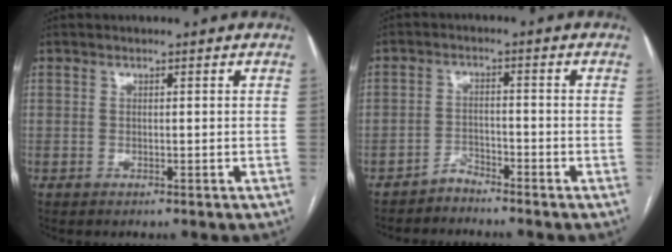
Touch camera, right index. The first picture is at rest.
{"total": 2.4, "force": [-2.3, 0.5, -0.4], "torque": [0.015, -0.003, -0.042]}